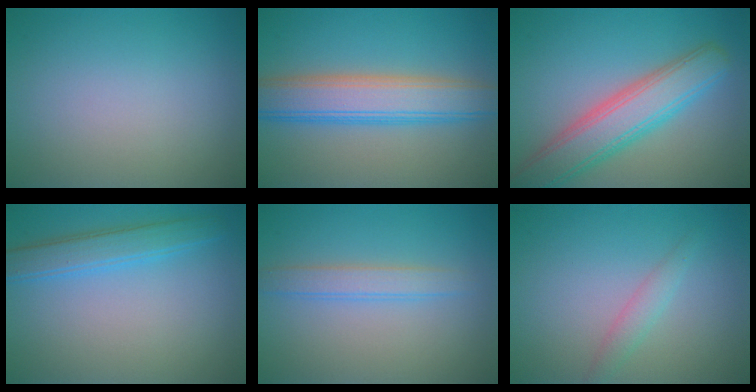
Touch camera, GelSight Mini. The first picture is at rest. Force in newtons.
{"total": 6.1, "press": 6.1, "slide": 0.4}
{"total": 6.5, "press": 6.5, "slide": 0.3}
{"total": 2.4, "press": 2.4, "slide": 0.2}
{"total": 2.2, "press": 2.2, "slide": 0.1}
{"total": 1.5, "press": 1.5, "slide": 0.1}